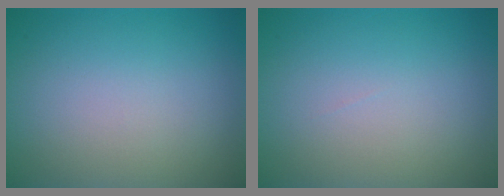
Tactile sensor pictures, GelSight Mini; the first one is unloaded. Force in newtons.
{"total": 0.0}